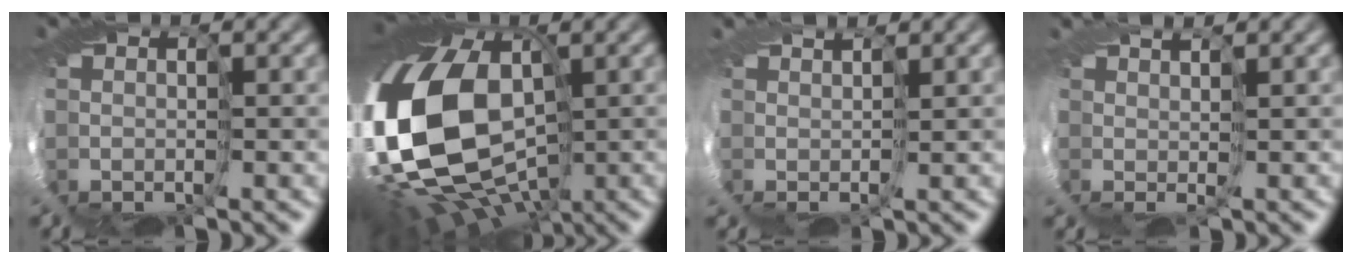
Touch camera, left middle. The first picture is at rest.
{"total": 16.6, "force": [-2.1, 10.1, 13.1], "torque": [-0.265, -0.039, -0.042]}
{"total": 3.3, "force": [2.4, -2.0, -1.2], "torque": [0.025, 0.023, 0.009]}
{"total": 3.6, "force": [1.2, -3.0, -1.5], "torque": [0.033, 0.006, -0.002]}